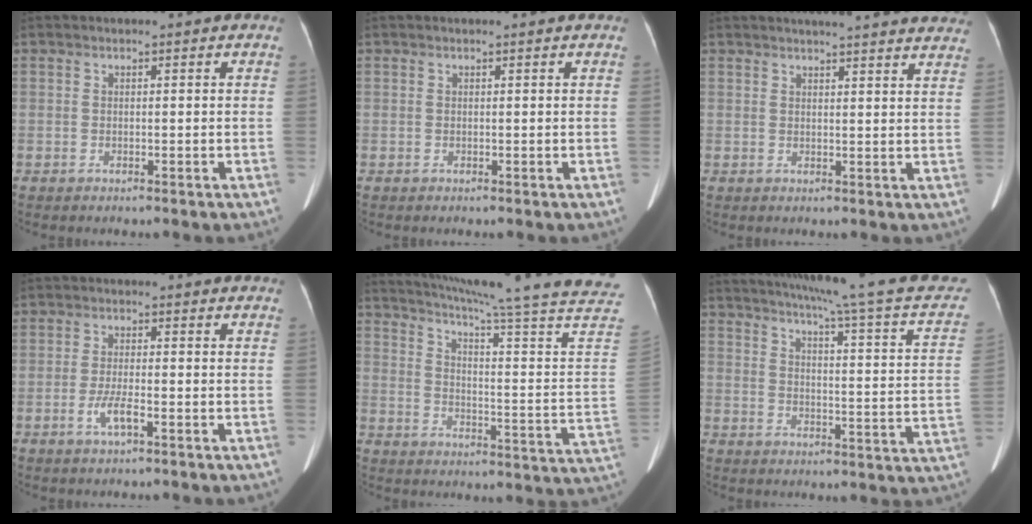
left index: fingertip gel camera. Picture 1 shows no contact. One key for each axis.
{"total": 0.5, "fx": 0.4, "fy": -0.1, "fz": 0.2, "tx": -0.009, "ty": 0.005, "tz": 0.009}
{"total": 19.6, "fx": 18.0, "fy": 1.5, "fz": 7.5, "tx": -0.096, "ty": -0.013, "tz": 0.203}
{"total": 3.3, "fx": -1.6, "fy": 0.5, "fz": 2.9, "tx": -0.065, "ty": -0.004, "tz": -0.031}
{"total": 26.9, "fx": 23.2, "fy": -3.0, "fz": 13.3, "tx": -0.214, "ty": -0.107, "tz": 0.294}
{"total": 22.8, "fx": 18.9, "fy": 0.4, "fz": 12.8, "tx": -0.184, "ty": -0.037, "tz": 0.222}